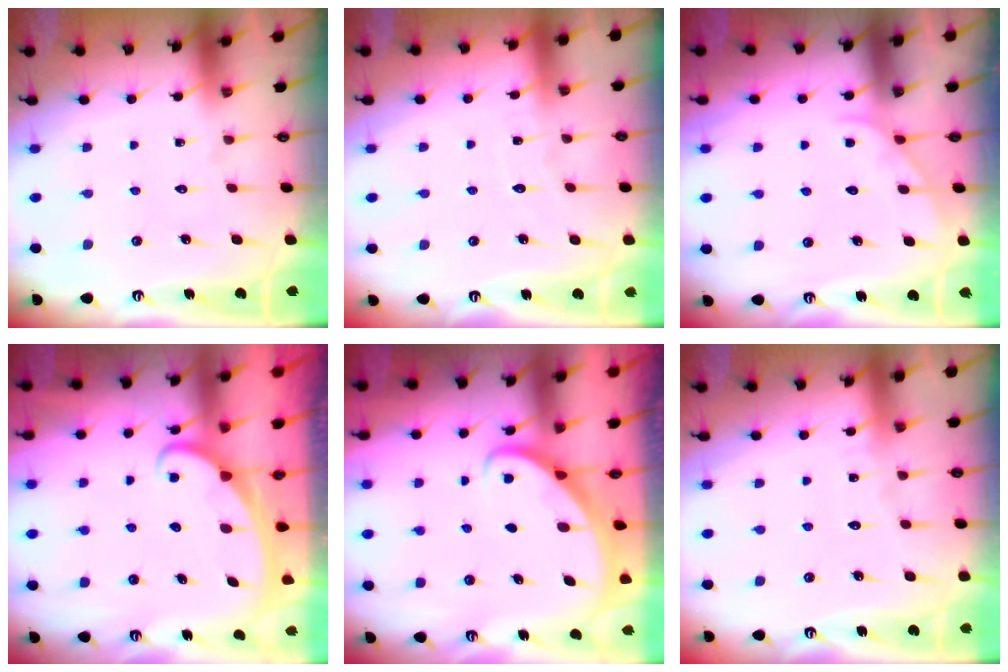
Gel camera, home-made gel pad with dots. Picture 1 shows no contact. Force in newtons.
{"total": 2.9, "press": 2.9, "slide": 0.3}
{"total": 2.9, "press": 2.9, "slide": 0.3}
{"total": 2.6, "press": 2.6, "slide": 0.4}
{"total": 2.6, "press": 2.6, "slide": 0.3}
{"total": 2.5, "press": 2.5, "slide": 0.2}